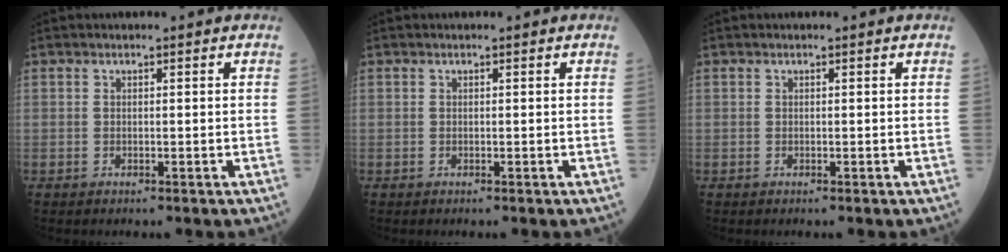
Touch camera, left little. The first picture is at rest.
{"total": 0.0}
{"total": 0.0}